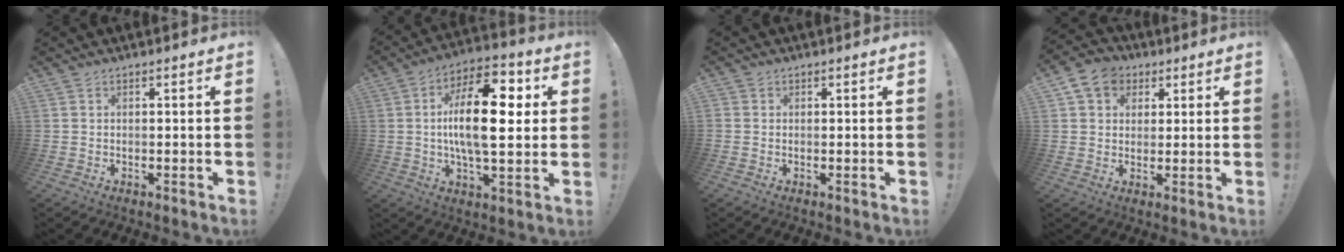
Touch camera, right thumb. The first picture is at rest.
{"total": 19.7, "force": [1.8, 8.3, 17.7], "torque": [-0.301, 0.005, 0.021]}
{"total": 0.8, "force": [0.1, 0.7, 0.2], "torque": [-0.002, 0.000, 0.002]}
{"total": 9.2, "force": [3.9, 7.5, 3.4], "torque": [-0.058, -0.009, 0.080]}